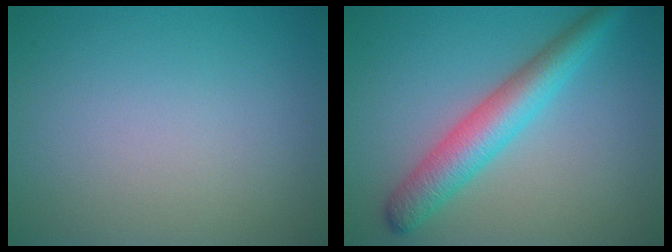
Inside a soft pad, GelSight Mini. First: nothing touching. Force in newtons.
{"total": 5.0, "press": 5.0, "slide": 0.1}